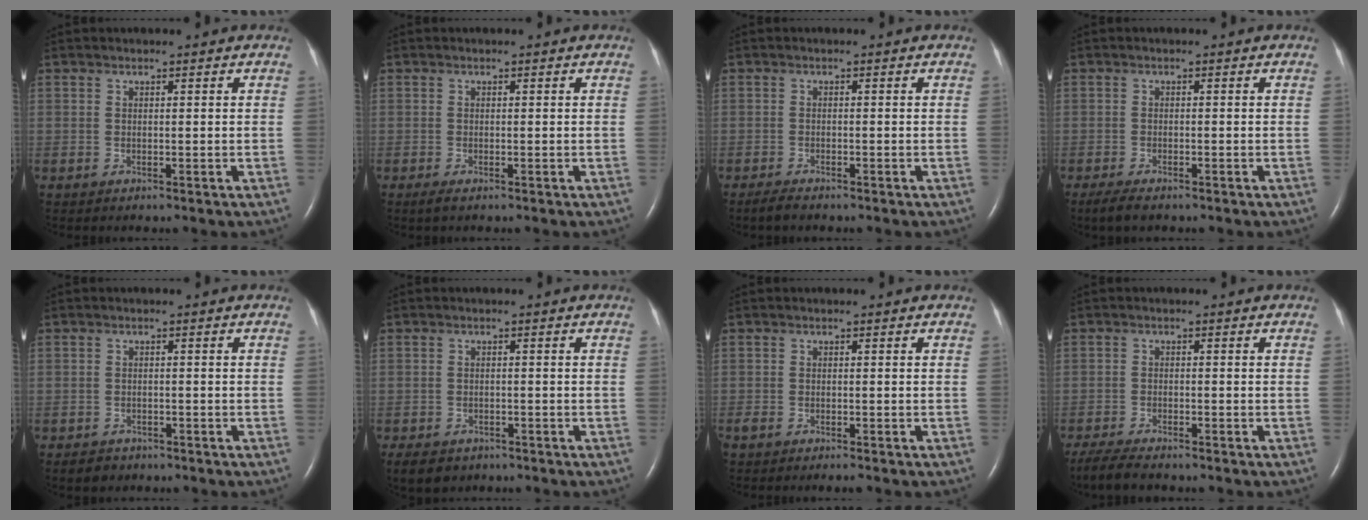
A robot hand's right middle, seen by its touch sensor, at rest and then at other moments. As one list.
[{"total": 0.9, "force": [-0.6, 0.1, 0.7], "torque": [-0.016, -0.004, -0.011]}, {"total": 1.7, "force": [-1.5, 0.4, 0.8], "torque": [-0.023, -0.005, -0.026]}, {"total": 3.0, "force": [-2.3, 0.9, 1.8], "torque": [-0.038, -0.008, -0.035]}, {"total": 2.2, "force": [-1.6, 1.4, 0.4], "torque": [-0.010, 0.003, -0.022]}, {"total": 7.8, "force": [-5.2, 5.0, 2.8], "torque": [-0.060, -0.007, -0.070]}, {"total": 2.3, "force": [-1.8, 0.7, 1.3], "torque": [-0.027, -0.007, -0.028]}, {"total": 5.3, "force": [-4.6, 0.8, 2.5], "torque": [-0.047, -0.016, -0.080]}]